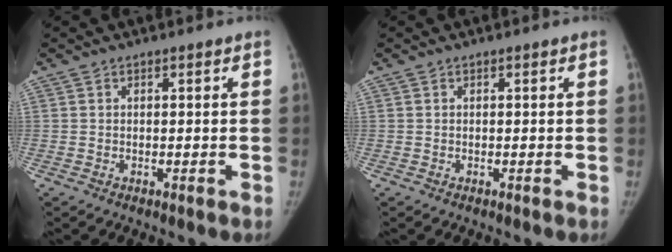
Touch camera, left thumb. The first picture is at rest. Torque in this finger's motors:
{"motor_torque": [0.12, -0.12, 0.30, 0.21, 0.05]}